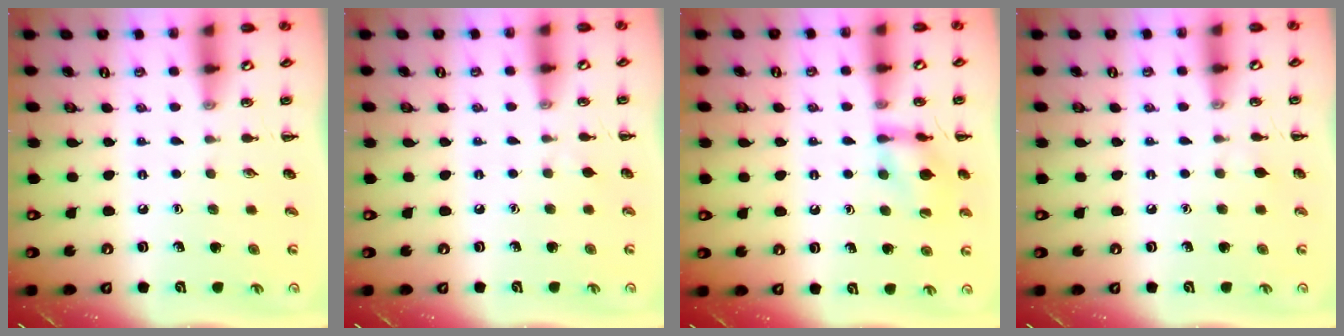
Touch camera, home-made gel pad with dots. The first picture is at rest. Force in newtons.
{"total": 2.3, "press": 2.0, "slide": 1.0}
{"total": 13.1, "press": 13.0, "slide": 1.7}
{"total": 2.7, "press": 2.5, "slide": 1.0}